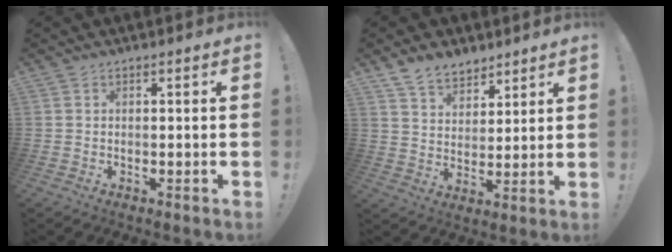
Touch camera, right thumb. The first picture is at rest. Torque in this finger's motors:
{"motor_torque": [0.99, 1.16, 0.20, 0.02, 0.00]}